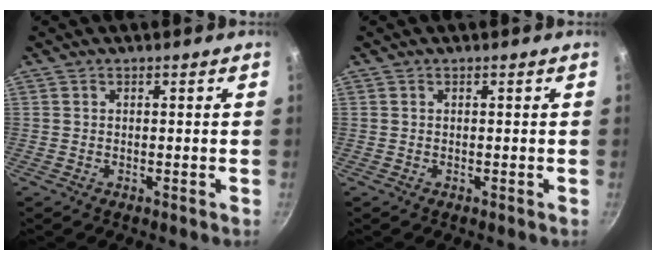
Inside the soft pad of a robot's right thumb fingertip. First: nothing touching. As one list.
[{"total": 0.0}]